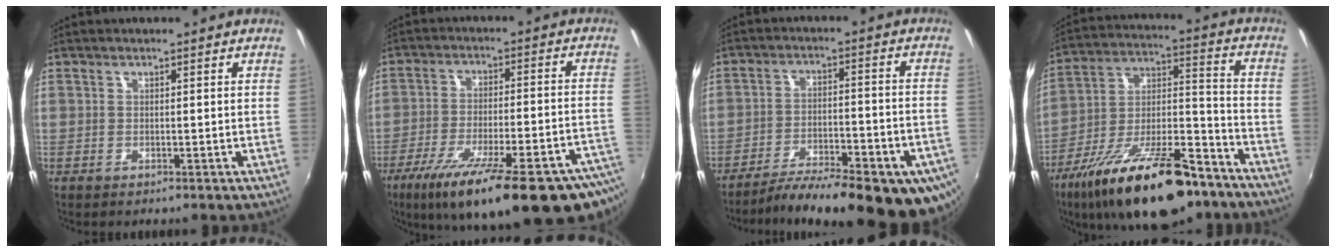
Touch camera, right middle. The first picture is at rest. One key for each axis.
{"total": 27.6, "fx": -19.7, "fy": 4.8, "fz": 18.8, "tx": -0.293, "ty": -0.069, "tz": -0.275}
{"total": 22.5, "fx": -16.6, "fy": 5.4, "fz": 14.2, "tx": -0.228, "ty": -0.047, "tz": -0.229}
{"total": 24.3, "fx": -16.0, "fy": 8.6, "fz": 16.1, "tx": -0.278, "ty": -0.010, "tz": -0.248}